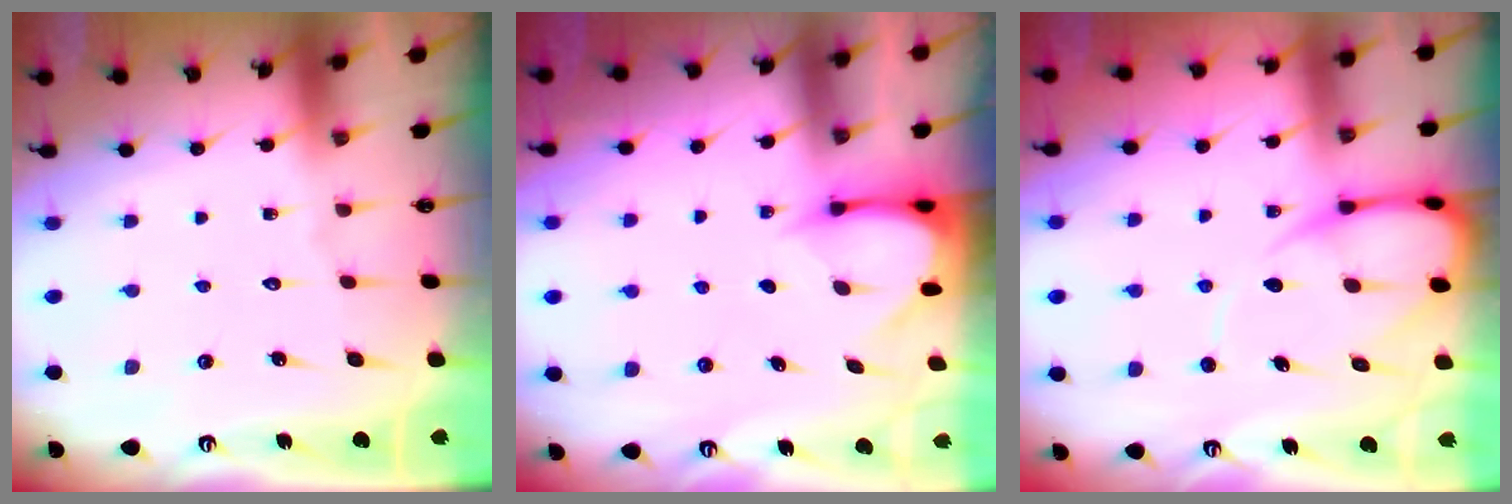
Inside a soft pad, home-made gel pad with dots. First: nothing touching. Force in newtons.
{"total": 3.7, "press": 3.7, "slide": 0.2}
{"total": 8.7, "press": 8.6, "slide": 1.2}